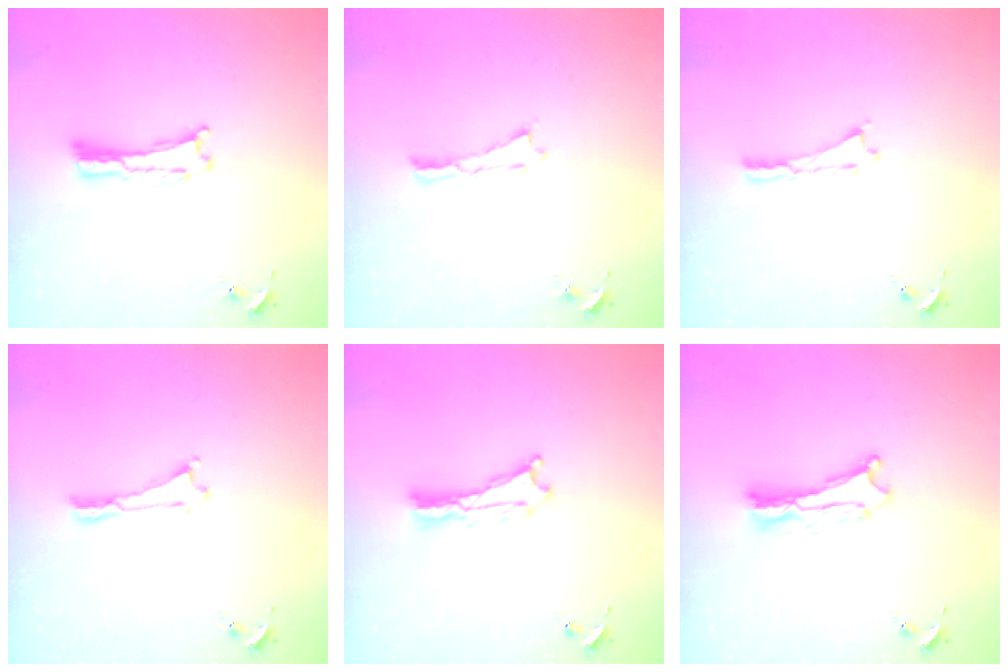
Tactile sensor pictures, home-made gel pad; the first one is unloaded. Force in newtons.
{"total": 0.0}
{"total": 0.0}
{"total": 0.0}
{"total": 1.1, "press": 1.1, "slide": 0.2}
{"total": 1.8, "press": 1.8, "slide": 0.2}